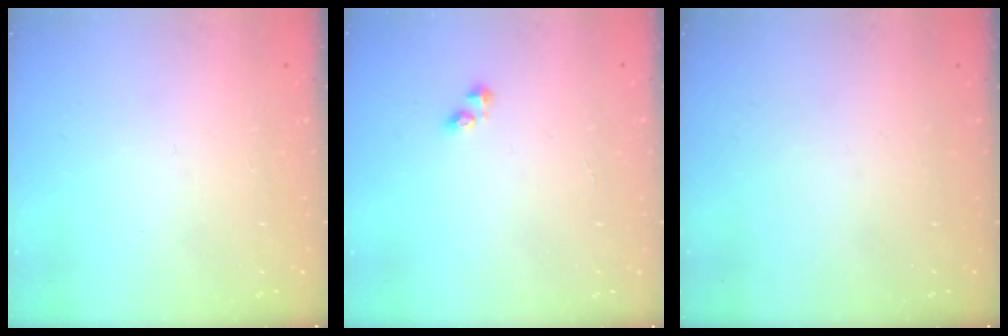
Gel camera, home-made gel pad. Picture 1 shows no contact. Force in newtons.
{"total": 2.2, "press": 2.2, "slide": 0.3}
{"total": 0.0}